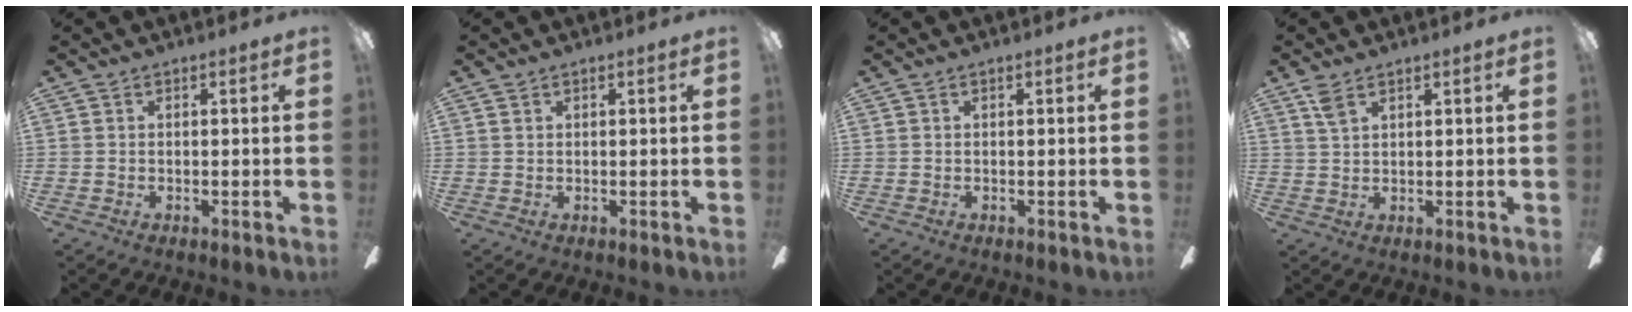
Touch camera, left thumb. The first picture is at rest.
{"total": 0.6, "force": [0.4, 0.5, 0.1], "torque": [-0.003, 0.004, 0.006]}
{"total": 0.0}
{"total": 3.2, "force": [2.2, 1.2, 1.9], "torque": [-0.045, 0.001, 0.040]}